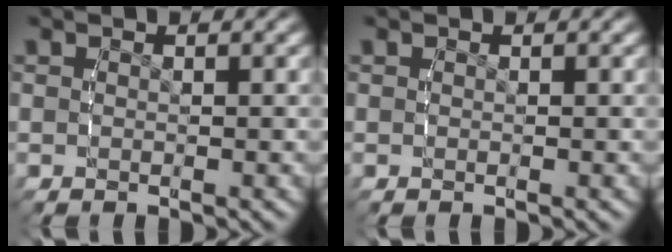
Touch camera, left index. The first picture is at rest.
{"total": 0.0}